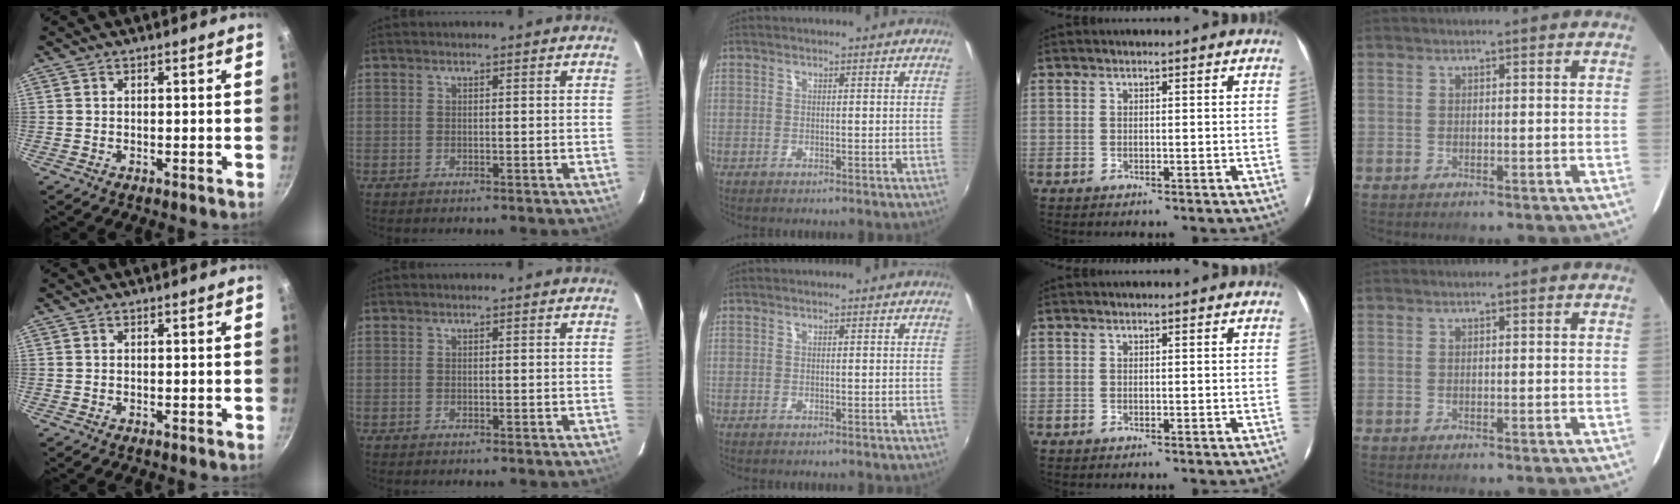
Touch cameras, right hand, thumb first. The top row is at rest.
{}